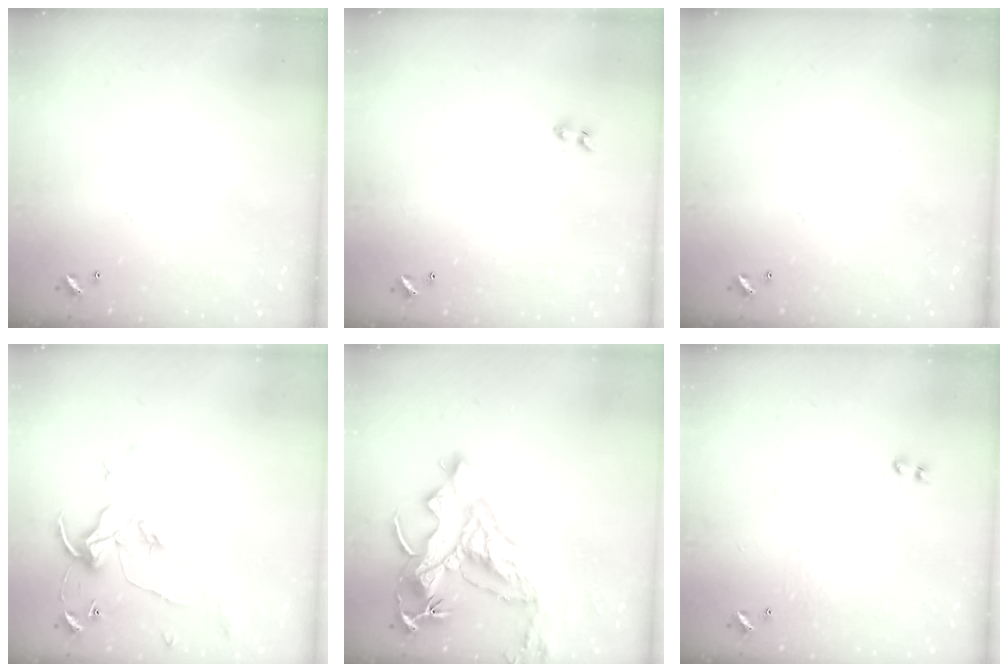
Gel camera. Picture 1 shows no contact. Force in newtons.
{"total": 2.1, "press": 1.9, "slide": 1.0}
{"total": 0.0}
{"total": 1.0, "press": 0.9, "slide": 0.5}
{"total": 11.6, "press": 11.4, "slide": 1.8}
{"total": 2.6, "press": 2.5, "slide": 0.5}